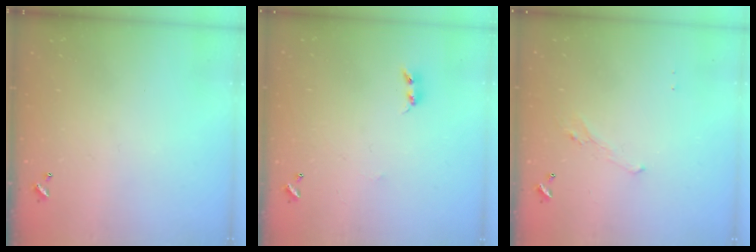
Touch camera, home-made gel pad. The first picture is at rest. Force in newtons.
{"total": 2.5, "press": 2.5, "slide": 0.4}
{"total": 0.8, "press": 0.4, "slide": 0.7}